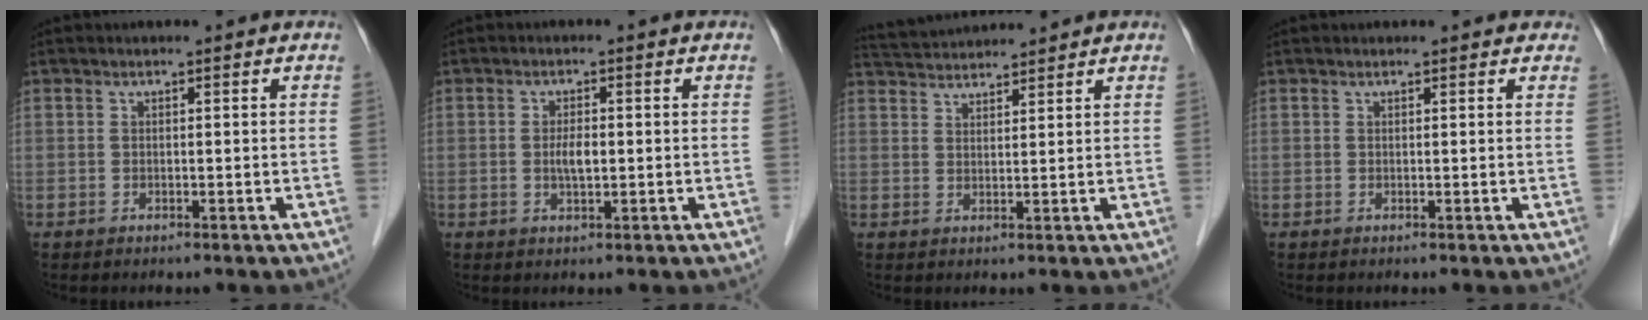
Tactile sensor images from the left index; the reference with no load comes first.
{"total": 2.6, "force": [-0.2, 0.8, 2.5], "torque": [-0.049, 0.001, -0.002]}
{"total": 6.6, "force": [6.5, 0.2, 1.1], "torque": [-0.030, 0.036, 0.112]}
{"total": 2.6, "force": [2.3, 1.0, 0.6], "torque": [-0.001, 0.006, 0.012]}